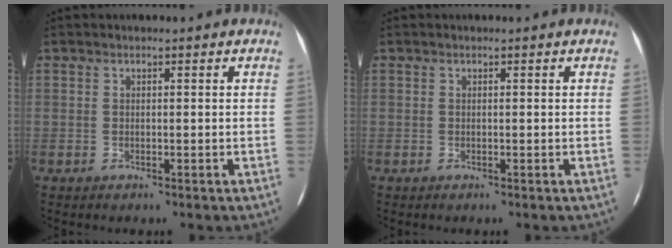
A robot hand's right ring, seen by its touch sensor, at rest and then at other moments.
{"total": 0.0}